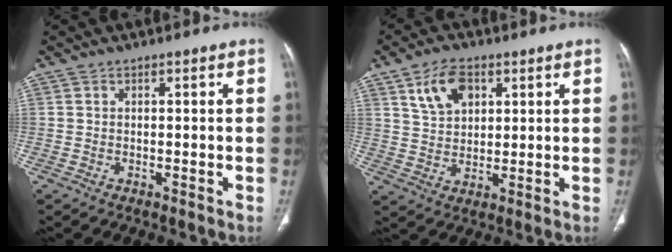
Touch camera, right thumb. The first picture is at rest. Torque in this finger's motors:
{"motor_torque": [-1.06, 0.53, -0.02, -0.04, 0.04]}